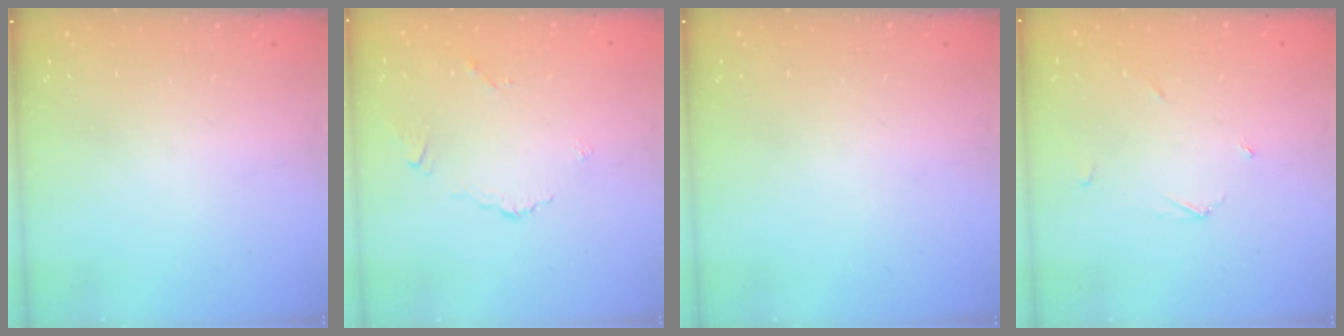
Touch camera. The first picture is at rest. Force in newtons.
{"total": 2.8, "press": 2.8, "slide": 0.6}
{"total": 0.0}
{"total": 2.4, "press": 2.4, "slide": 0.2}